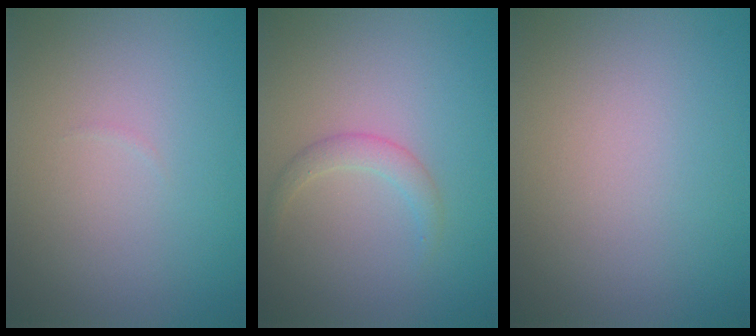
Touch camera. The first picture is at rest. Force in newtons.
{"total": 1.5, "press": 1.5, "slide": 0.1}
{"total": 0.0}